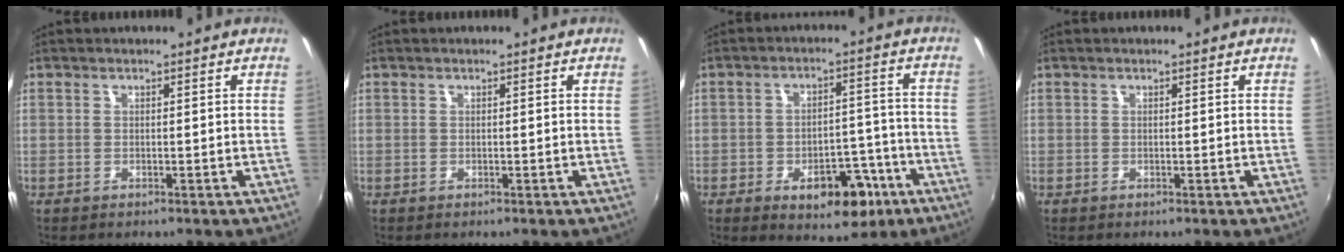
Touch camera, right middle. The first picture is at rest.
{"total": 0.0}
{"total": 10.2, "force": [-5.4, 5.3, 6.8], "torque": [-0.093, 0.011, -0.061]}
{"total": 0.0}